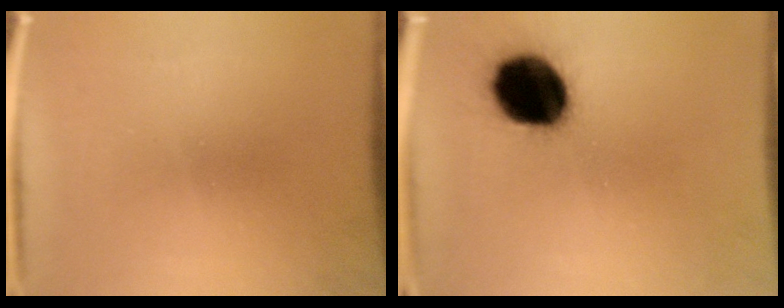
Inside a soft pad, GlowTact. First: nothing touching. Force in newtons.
{"total": 17.4}